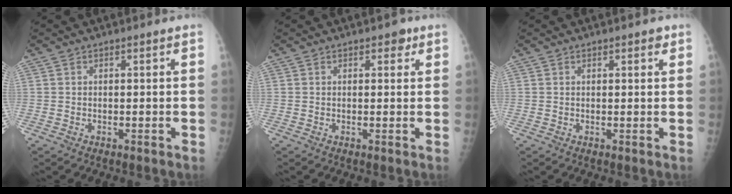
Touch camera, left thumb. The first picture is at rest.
{"total": 2.0, "force": [1.1, 1.2, 1.1], "torque": [0.000, -0.002, 0.010]}
{"total": 1.3, "force": [0.8, 0.6, 0.9], "torque": [-0.003, -0.002, 0.008]}